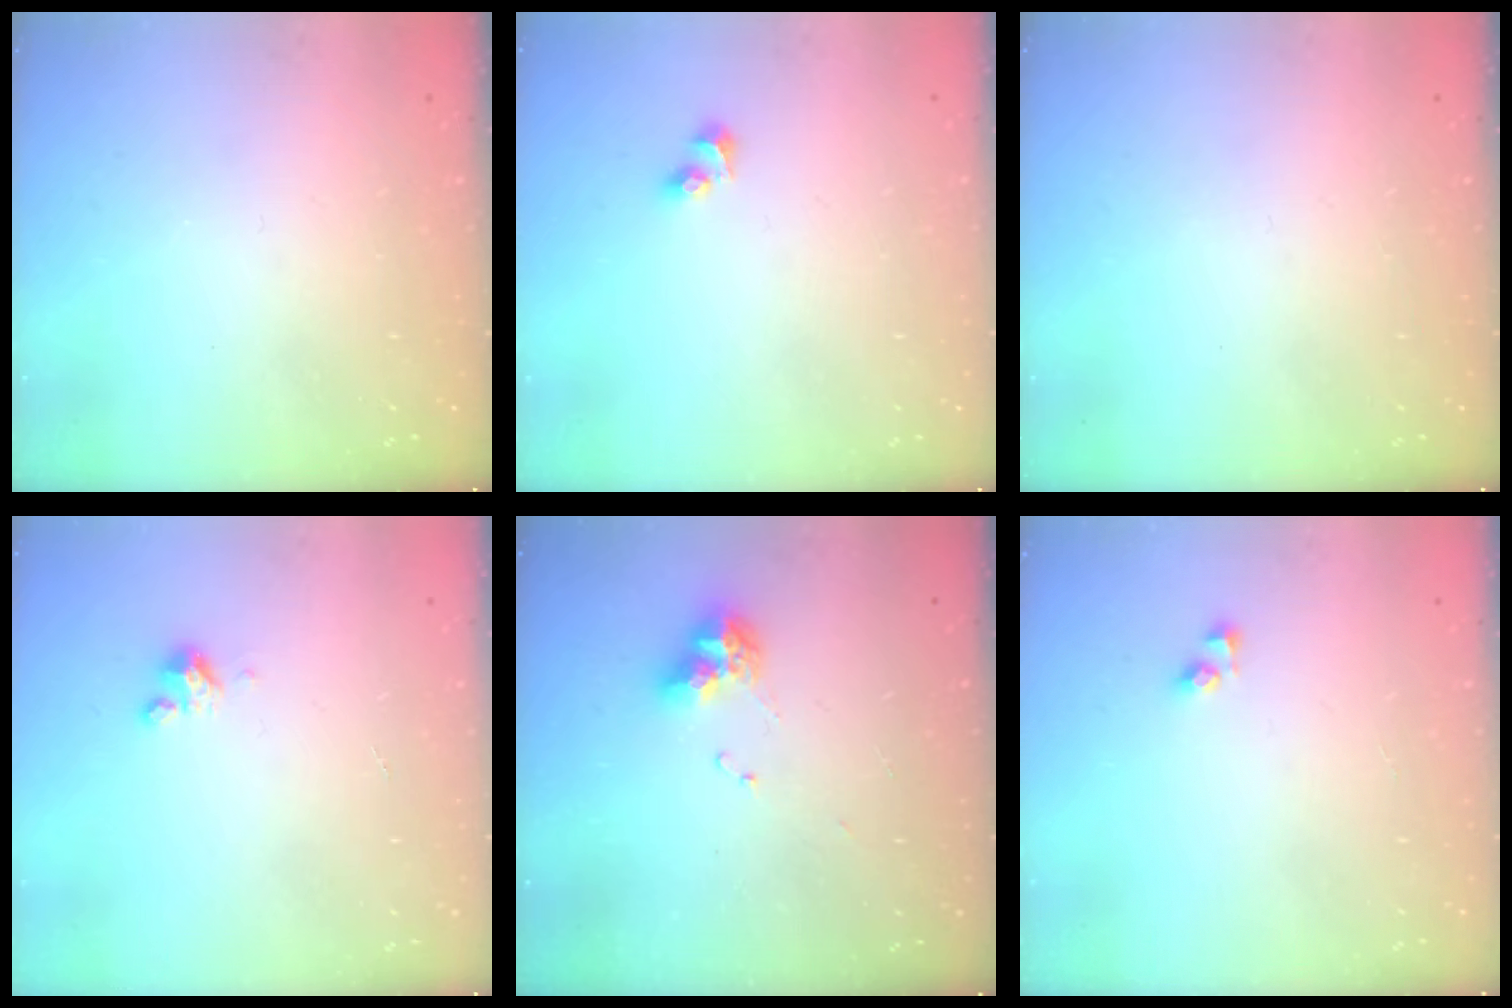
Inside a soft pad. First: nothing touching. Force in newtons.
{"total": 3.5, "press": 3.0, "slide": 1.8}
{"total": 0.0}
{"total": 3.4, "press": 3.4, "slide": 0.3}
{"total": 9.0, "press": 8.9, "slide": 0.9}
{"total": 4.0, "press": 4.0, "slide": 0.4}